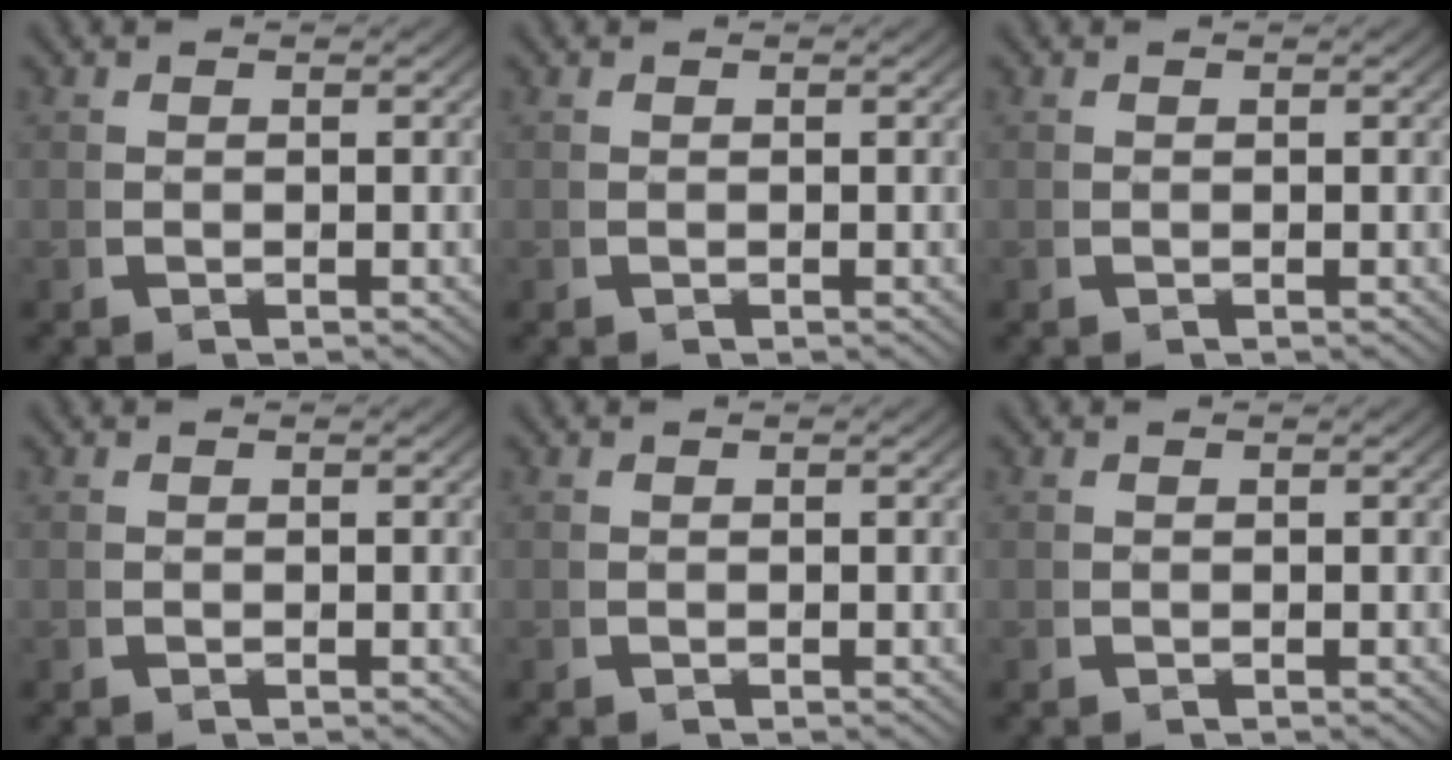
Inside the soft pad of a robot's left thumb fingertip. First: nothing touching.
{"total": 0.0}
{"total": 0.0}
{"total": 0.0}
{"total": 0.0}
{"total": 0.0}